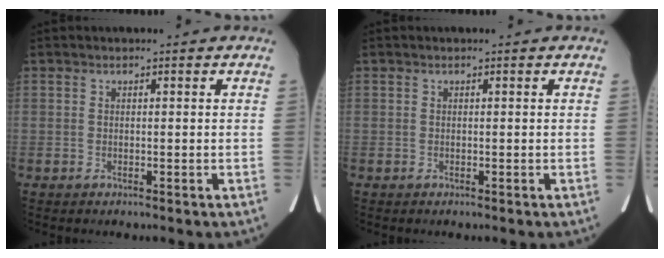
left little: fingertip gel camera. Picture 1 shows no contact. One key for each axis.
{"total": 0.0}